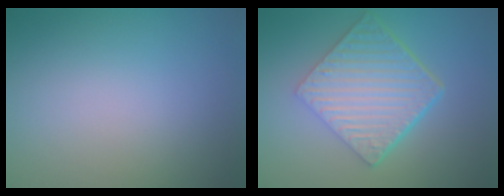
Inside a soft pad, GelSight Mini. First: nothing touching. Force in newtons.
{"total": 6.9, "press": 4.6, "slide": 5.1}